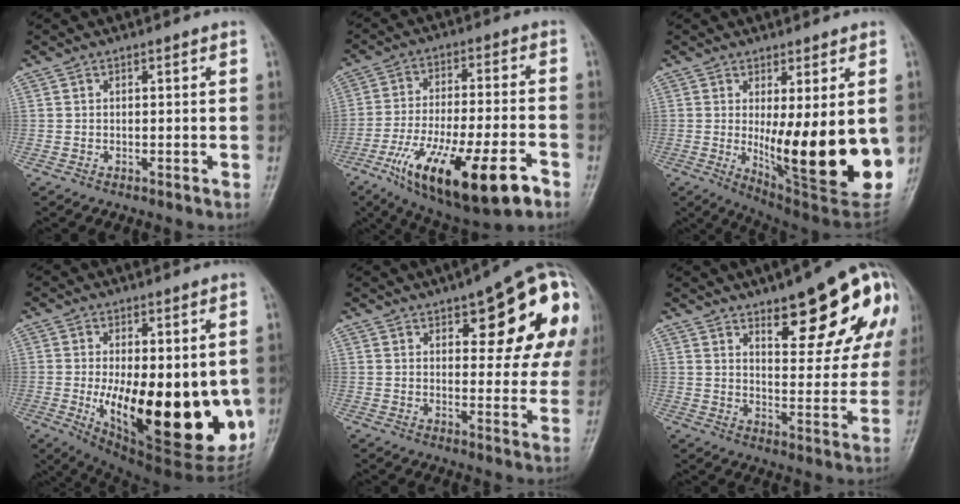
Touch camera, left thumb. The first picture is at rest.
{"total": 21.3, "force": [-10.5, 6.7, 17.3], "torque": [-0.304, 0.025, -0.162]}
{"total": 19.8, "force": [-1.2, 5.7, 18.9], "torque": [-0.233, -0.040, 0.010]}
{"total": 26.5, "force": [-4.0, 10.6, 23.9], "torque": [-0.274, -0.042, -0.022]}
{"total": 18.4, "force": [7.3, 6.8, 15.5], "torque": [-0.172, -0.008, 0.087]}
{"total": 18.7, "force": [9.5, 6.5, 14.8], "torque": [-0.157, -0.038, 0.128]}